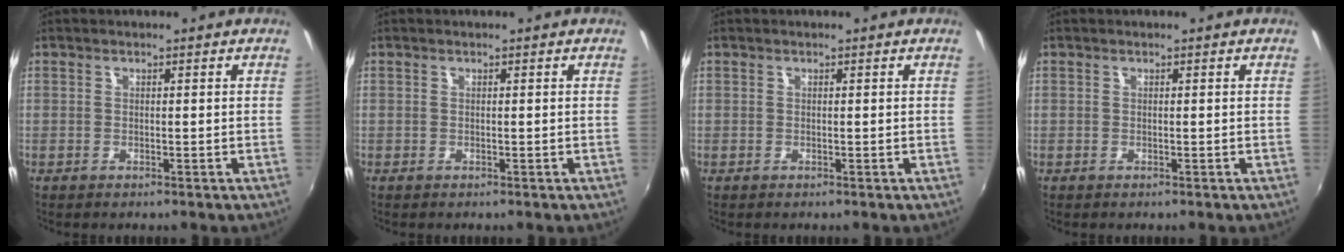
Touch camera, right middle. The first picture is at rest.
{"total": 0.0}
{"total": 0.0}
{"total": 0.0}